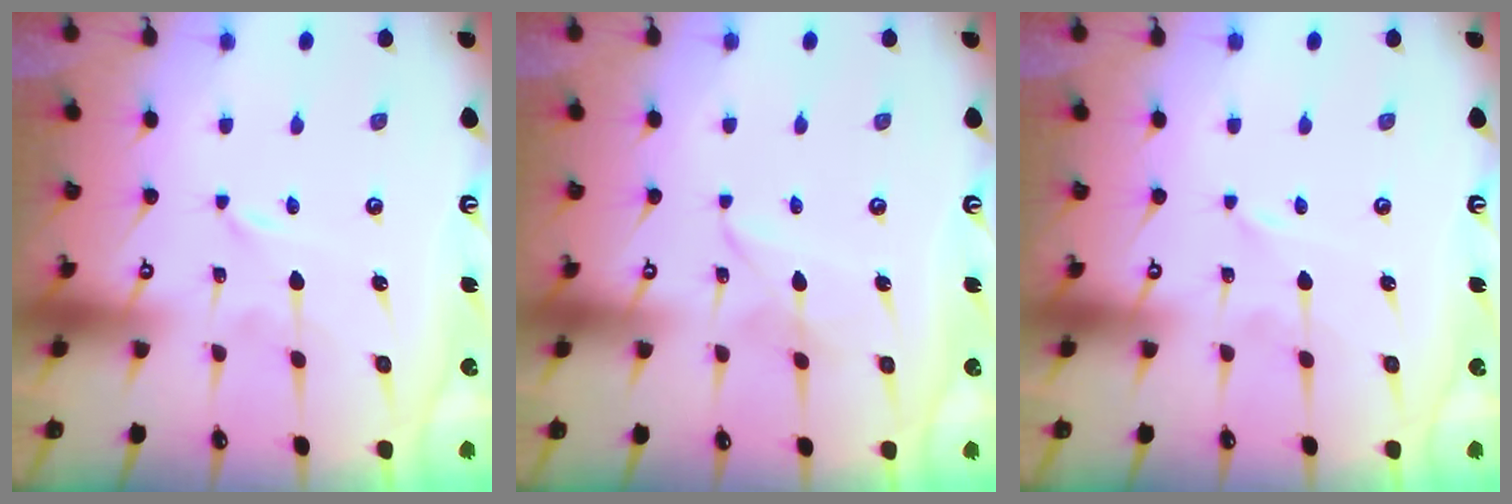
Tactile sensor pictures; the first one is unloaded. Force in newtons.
{"total": 3.2, "press": 3.2, "slide": 0.1}
{"total": 0.0}